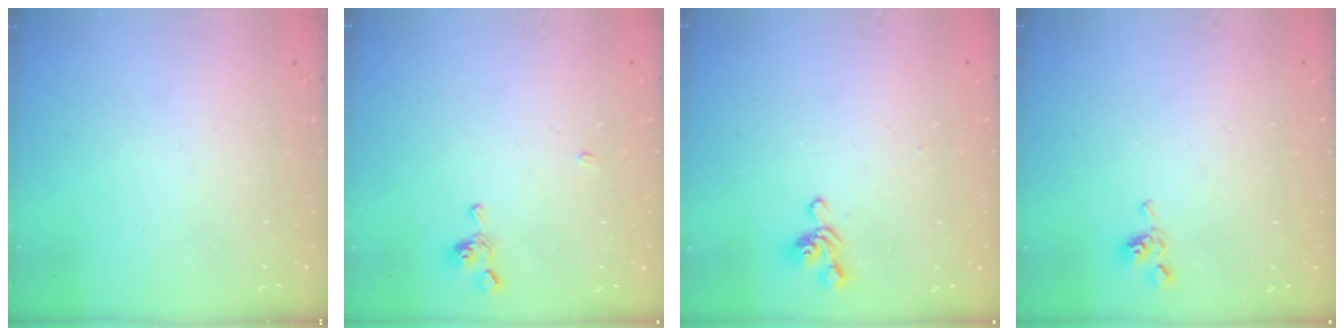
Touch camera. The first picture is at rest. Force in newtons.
{"total": 2.2, "press": 2.2, "slide": 0.3}
{"total": 2.7, "press": 2.6, "slide": 0.6}
{"total": 5.7, "press": 5.7, "slide": 0.0}